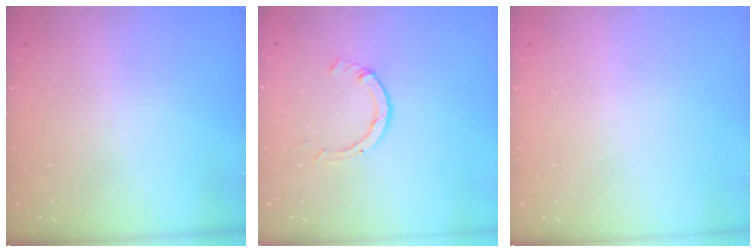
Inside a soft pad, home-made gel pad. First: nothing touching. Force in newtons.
{"total": 2.6, "press": 2.5, "slide": 0.3}
{"total": 0.0}